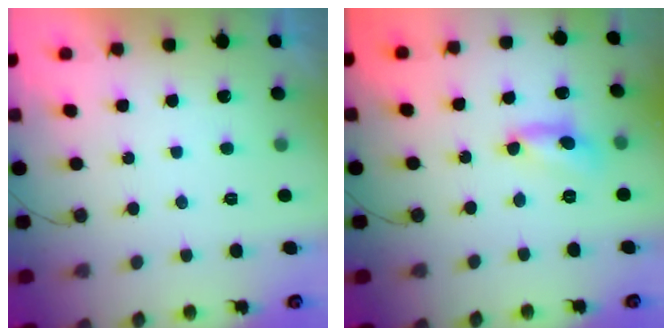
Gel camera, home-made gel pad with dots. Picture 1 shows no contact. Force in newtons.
{"total": 6.0, "press": 6.0, "slide": 0.4}